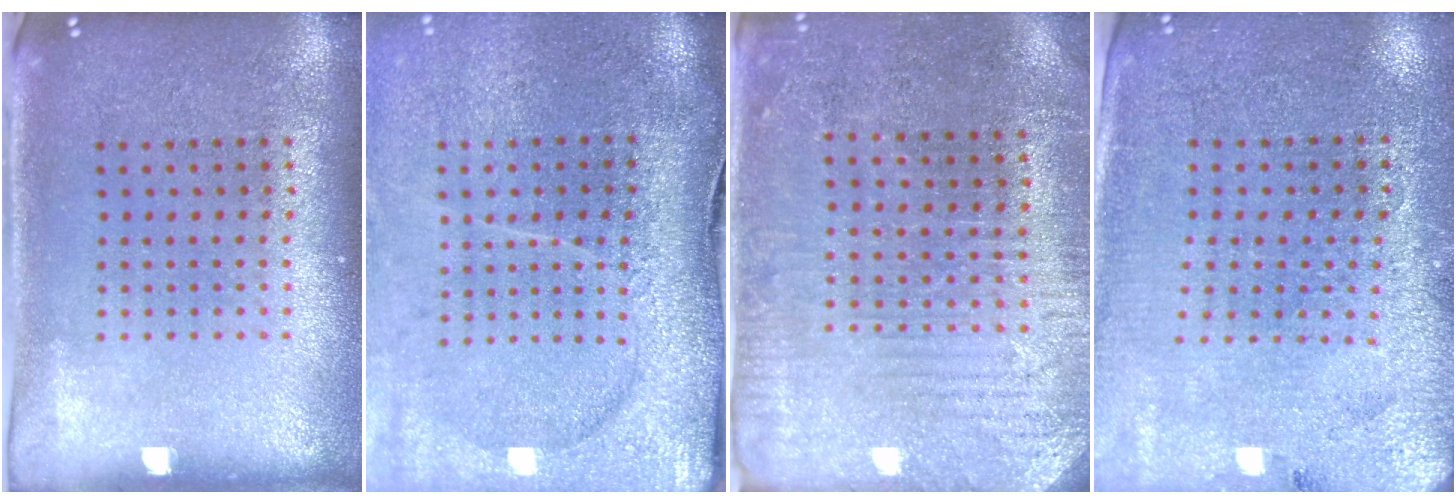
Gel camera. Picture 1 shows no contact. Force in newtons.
{"total": 4.6, "press": 3.6, "slide": 2.8}
{"total": 3.0, "press": 2.9, "slide": 0.7}
{"total": 2.8, "press": 2.7, "slide": 0.5}